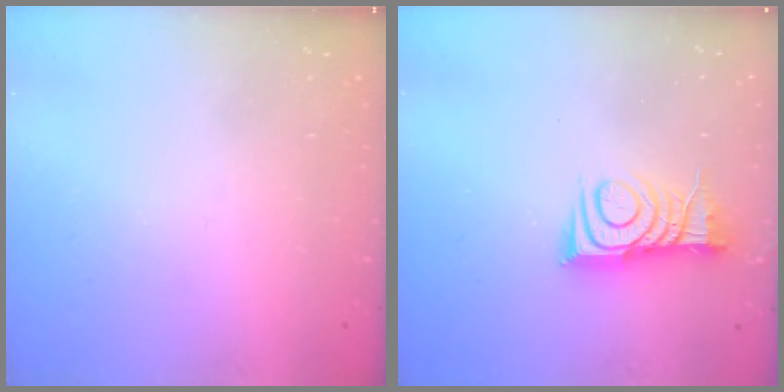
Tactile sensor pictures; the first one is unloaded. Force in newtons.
{"total": 10.1, "press": 10.1, "slide": 0.3}